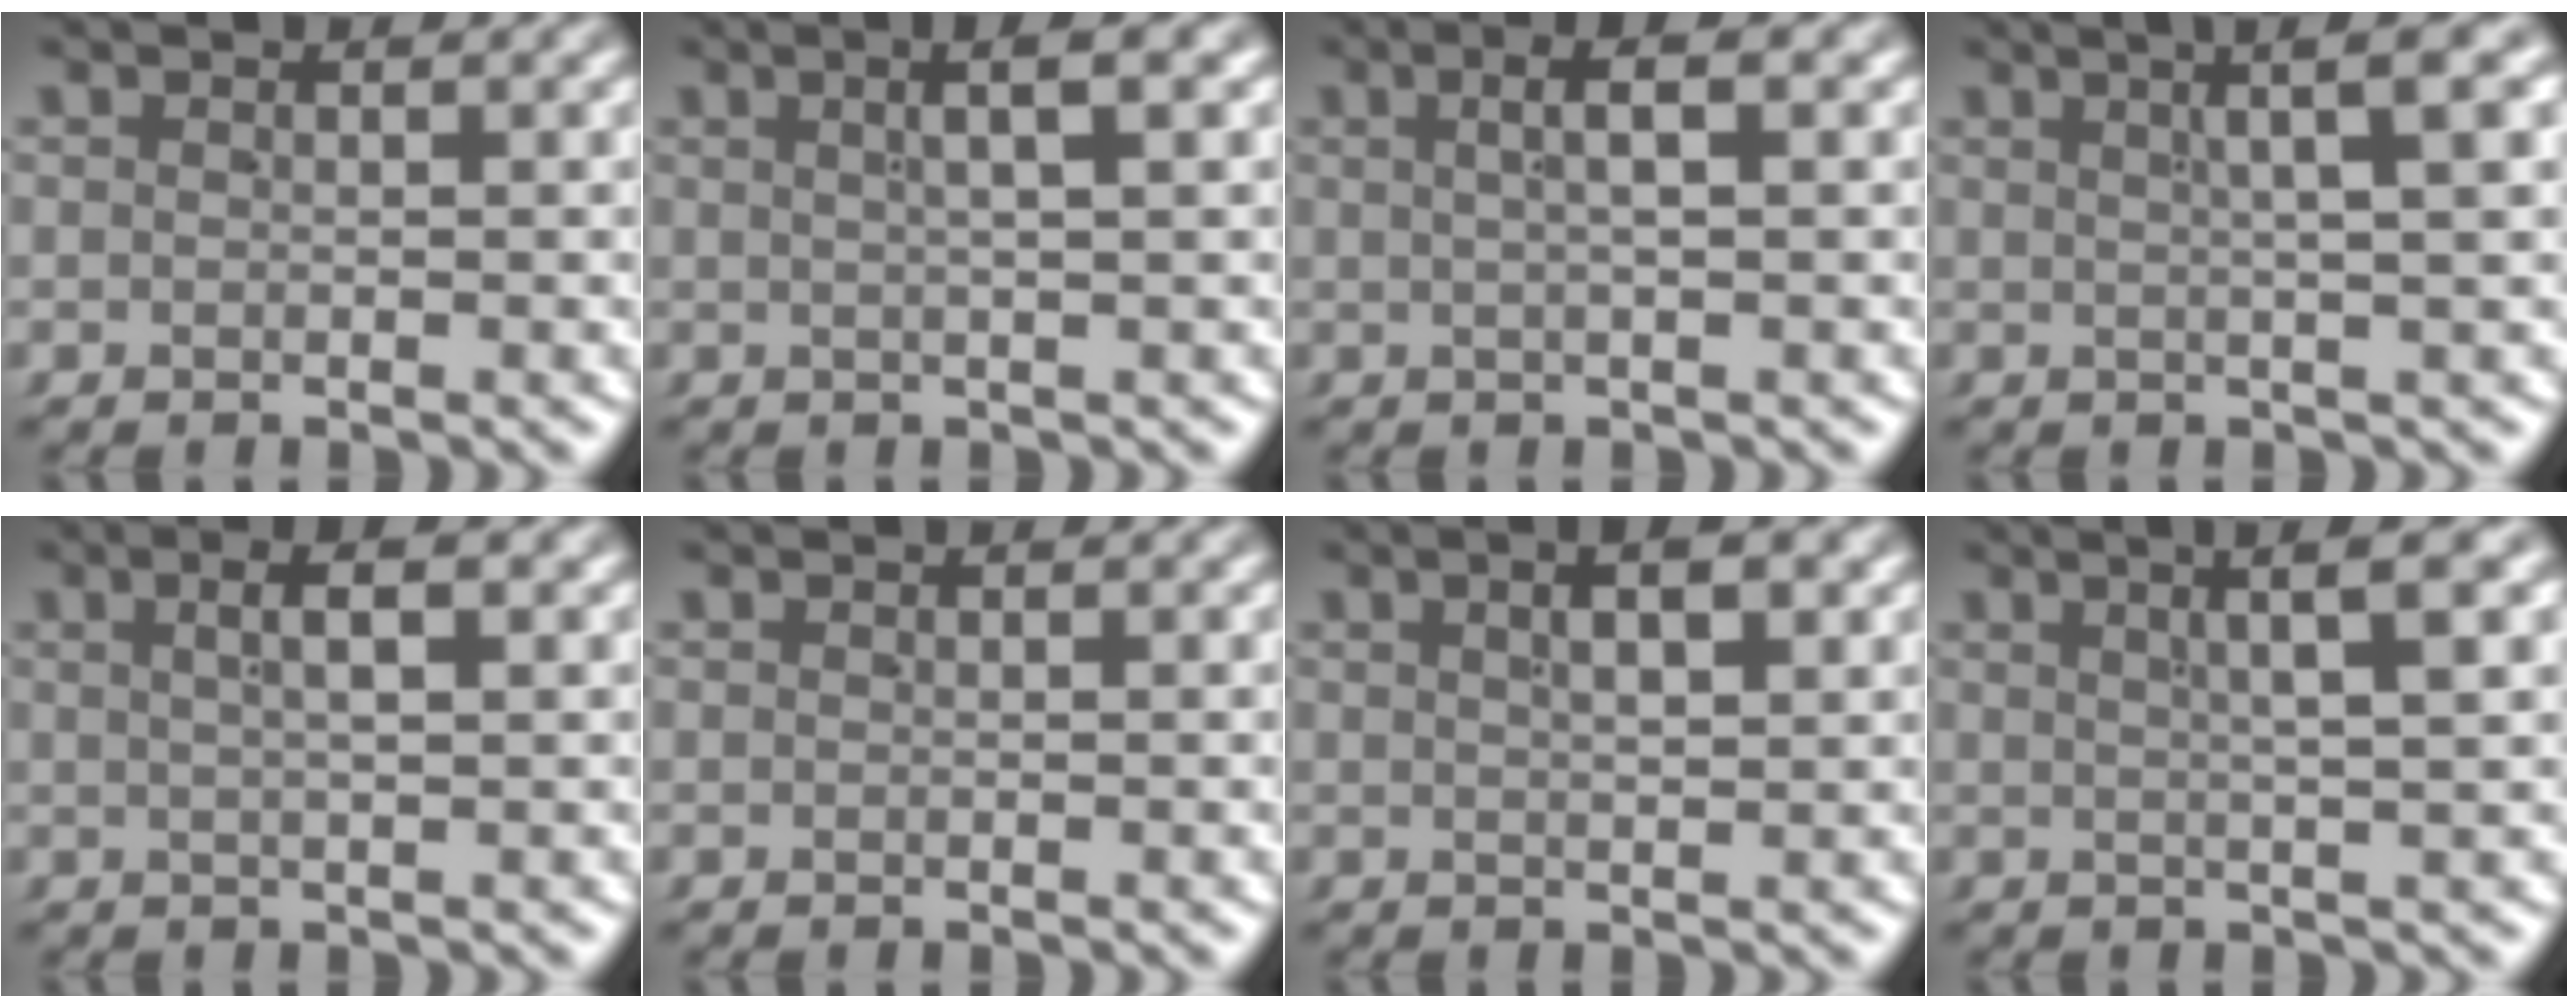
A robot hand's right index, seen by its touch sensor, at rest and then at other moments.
{"total": 2.9, "force": [1.3, -0.2, 2.6], "torque": [-0.030, 0.015, 0.022]}
{"total": 3.1, "force": [1.1, 0.3, 2.8], "torque": [-0.038, 0.014, 0.018]}
{"total": 4.7, "force": [2.5, -0.2, 4.0], "torque": [-0.043, 0.025, 0.034]}
{"total": 2.8, "force": [1.1, 0.3, 2.5], "torque": [-0.032, 0.012, 0.018]}
{"total": 0.0}
{"total": 2.7, "force": [1.3, 0.2, 2.3], "torque": [-0.022, 0.010, 0.022]}
{"total": 4.3, "force": [2.4, -0.5, 3.5], "torque": [-0.044, 0.020, 0.036]}